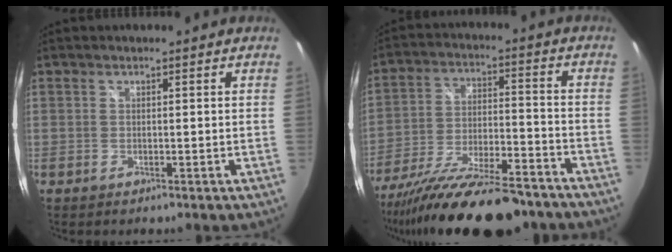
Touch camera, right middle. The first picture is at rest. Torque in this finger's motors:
{"motor_torque": [1.08, -1.06, 0.78, 0.21]}